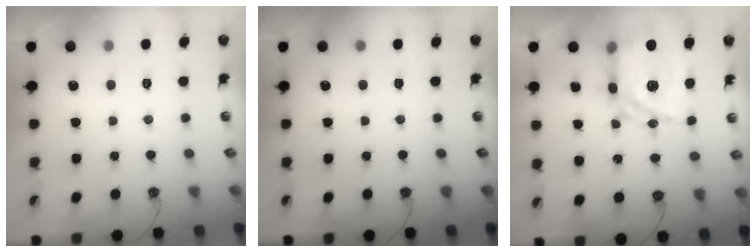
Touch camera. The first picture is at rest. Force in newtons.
{"total": 0.0}
{"total": 15.5, "press": 15.4, "slide": 1.3}